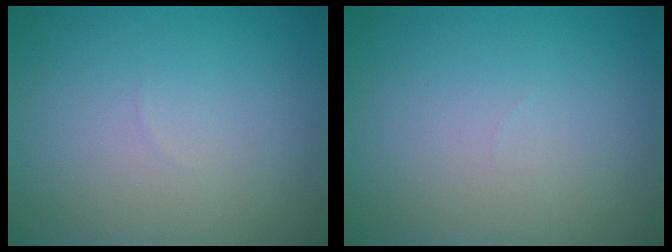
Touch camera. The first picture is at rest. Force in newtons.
{"total": 0.0}